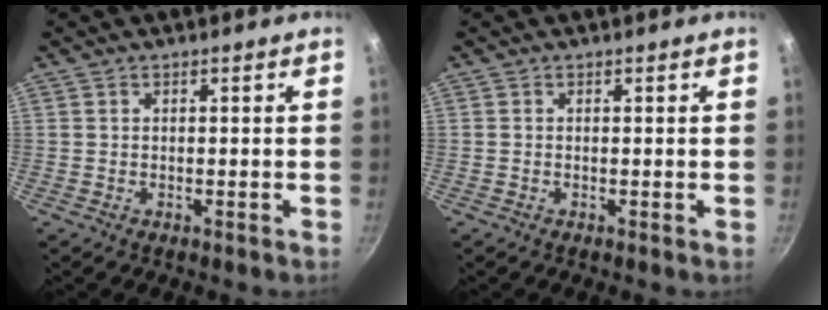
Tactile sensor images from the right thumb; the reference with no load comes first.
{"total": 0.0}